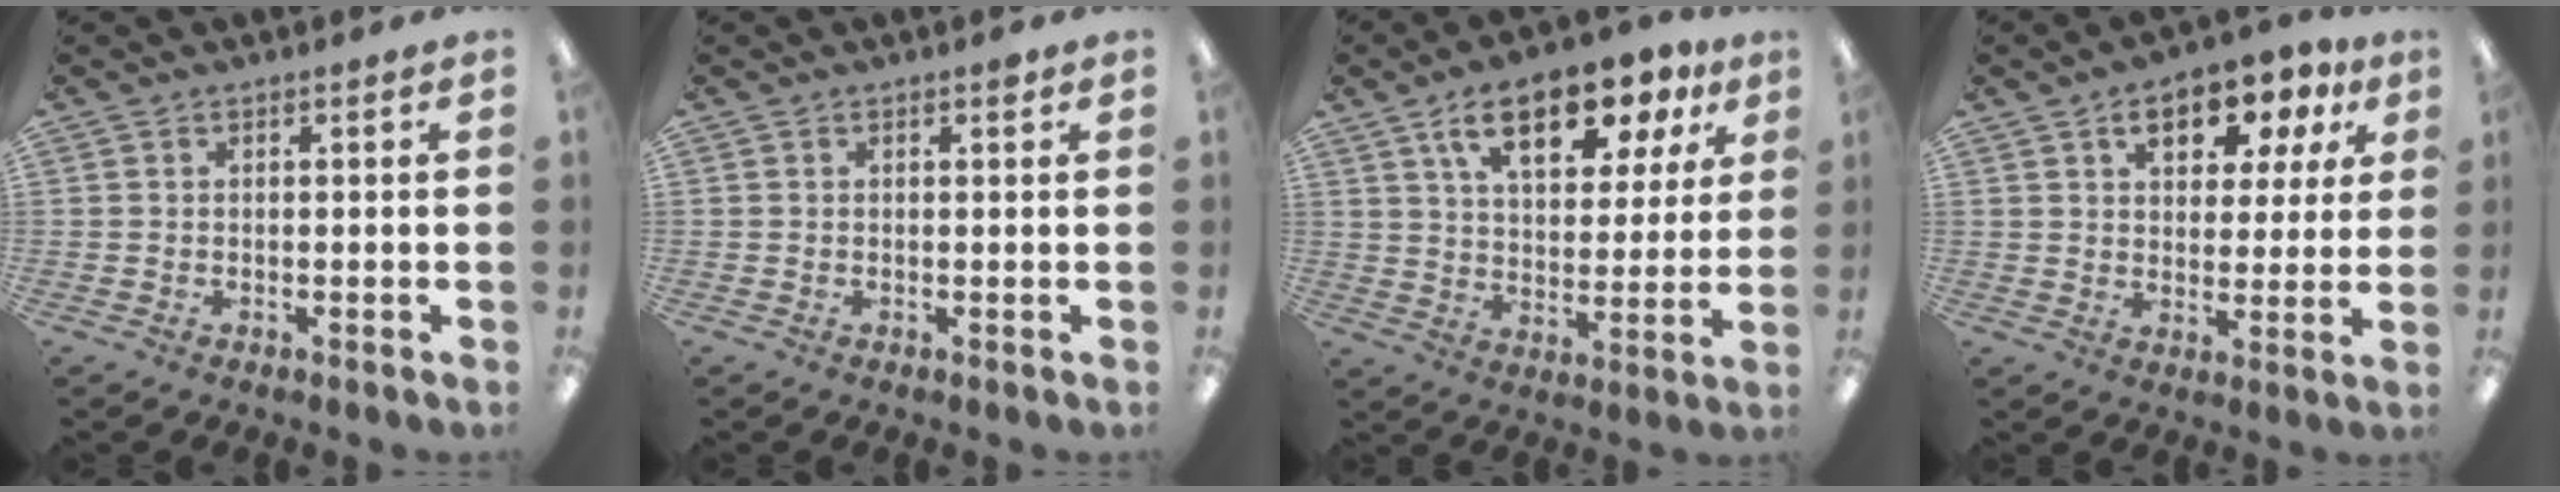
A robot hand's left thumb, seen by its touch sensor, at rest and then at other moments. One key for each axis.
{"total": 0.9, "fx": 0.6, "fy": 0.3, "fz": 0.6, "tx": -0.005, "ty": -0.002, "tz": 0.008}
{"total": 16.2, "fx": 9.7, "fy": 7.5, "fz": 10.5, "tx": -0.162, "ty": -0.033, "tz": 0.165}
{"total": 10.8, "fx": 5.7, "fy": 5.9, "fz": 6.9, "tx": -0.089, "ty": -0.016, "tz": 0.095}